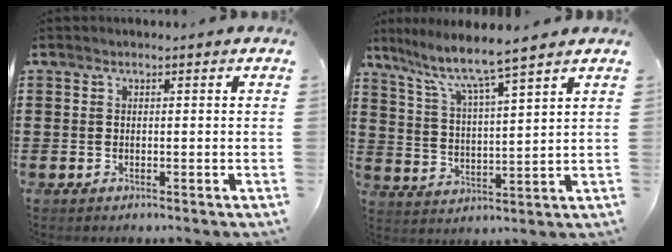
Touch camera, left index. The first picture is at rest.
{"total": 6.1, "force": [5.2, -0.1, 3.3], "torque": [-0.089, -0.037, 0.081]}